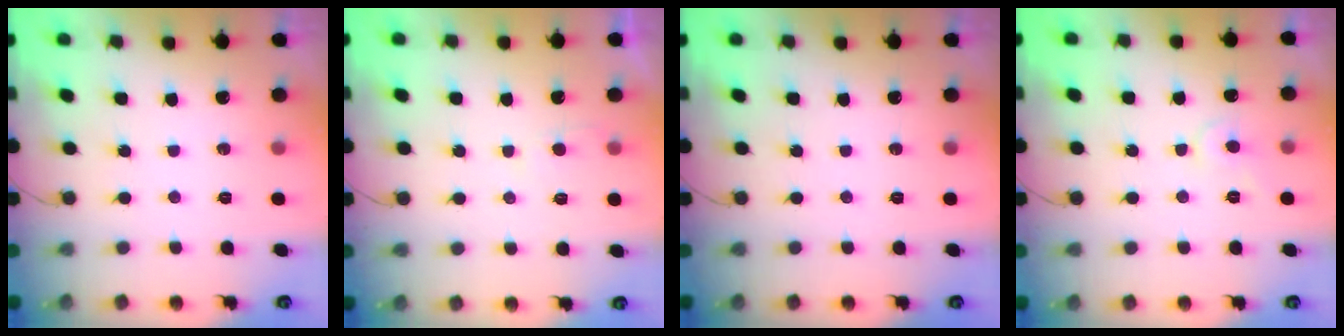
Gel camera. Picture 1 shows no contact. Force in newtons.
{"total": 2.1, "press": 2.1, "slide": 0.2}
{"total": 0.0}
{"total": 5.5, "press": 5.5, "slide": 0.6}